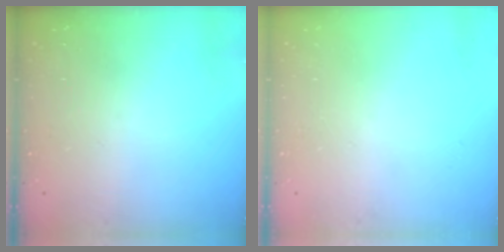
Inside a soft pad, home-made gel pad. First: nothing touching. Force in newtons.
{"total": 0.0}